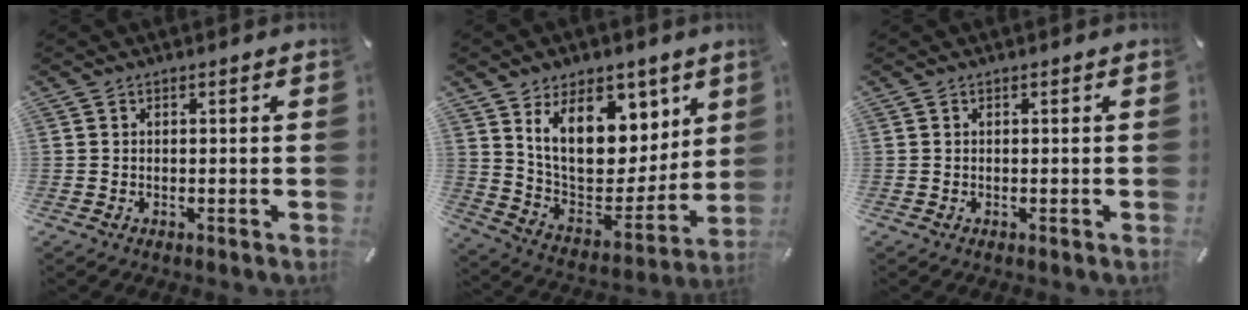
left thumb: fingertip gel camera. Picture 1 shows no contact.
{"total": 17.9, "force": [9.2, 11.5, 10.3], "torque": [-0.162, -0.066, 0.168]}
{"total": 0.0}